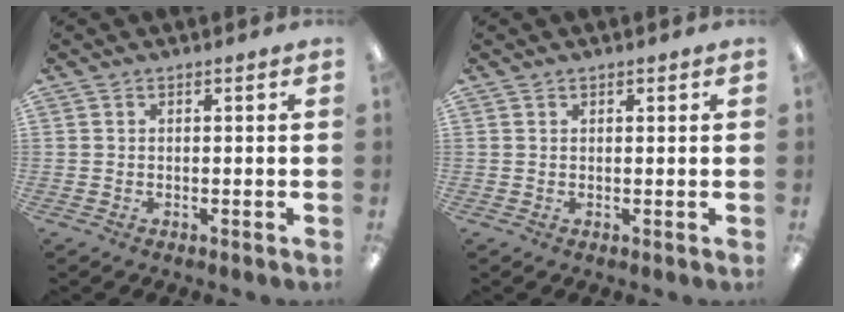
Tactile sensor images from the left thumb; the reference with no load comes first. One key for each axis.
{"total": 0.7, "fx": 0.6, "fy": 0.3, "fz": 0.3, "tx": 0.003, "ty": -0.002, "tz": 0.009}